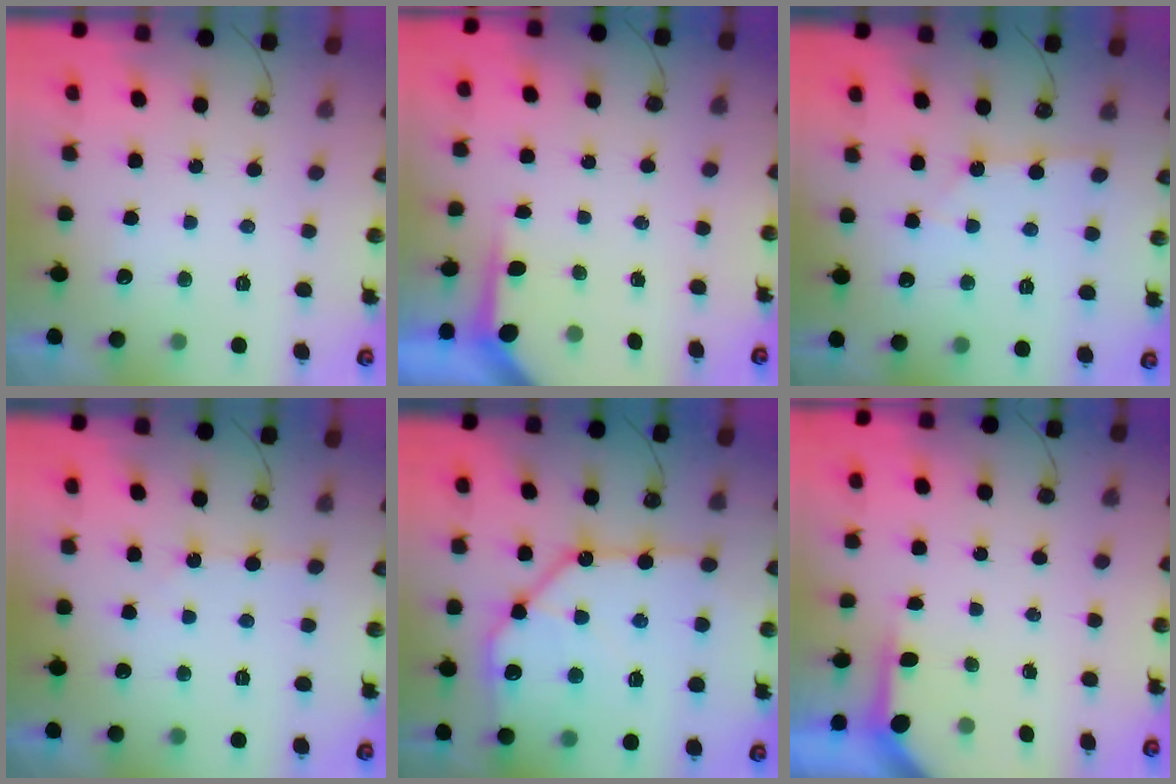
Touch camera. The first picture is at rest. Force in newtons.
{"total": 4.0, "press": 4.0, "slide": 0.3}
{"total": 2.2, "press": 2.2, "slide": 0.4}
{"total": 1.8, "press": 1.8, "slide": 0.4}
{"total": 18.7, "press": 18.6, "slide": 2.0}
{"total": 3.5, "press": 3.5, "slide": 0.3}